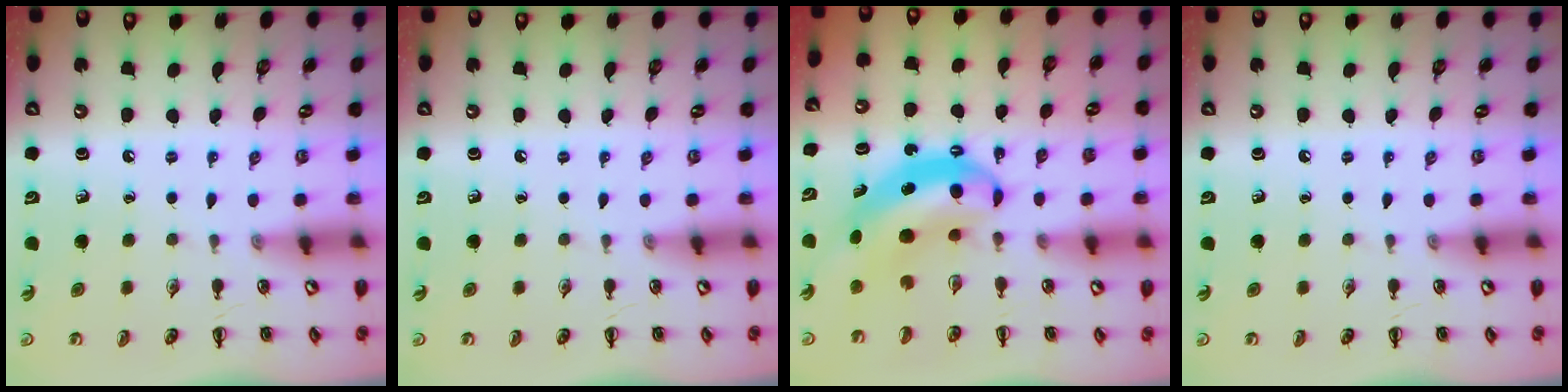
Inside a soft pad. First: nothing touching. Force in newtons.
{"total": 0.0}
{"total": 7.2, "press": 7.1, "slide": 1.1}
{"total": 0.0}